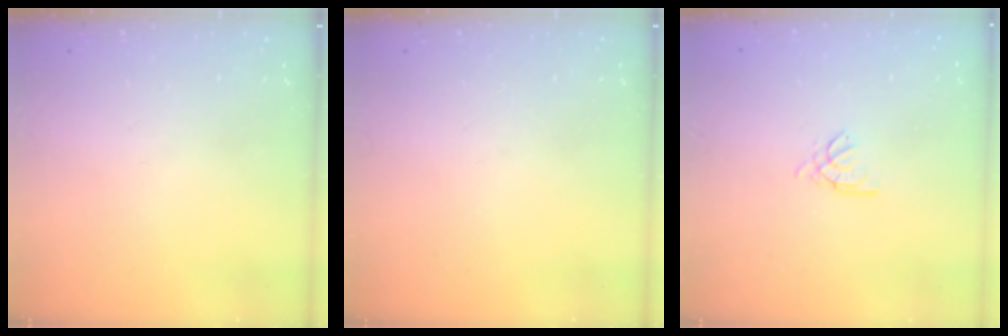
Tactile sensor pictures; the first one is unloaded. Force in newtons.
{"total": 0.0}
{"total": 2.2, "press": 2.2, "slide": 0.6}